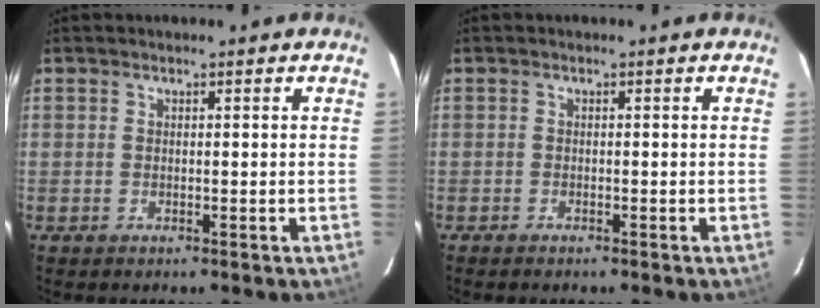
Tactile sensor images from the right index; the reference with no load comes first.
{"total": 1.1, "force": [-1.0, 0.3, 0.4], "torque": [-0.014, -0.002, -0.019]}